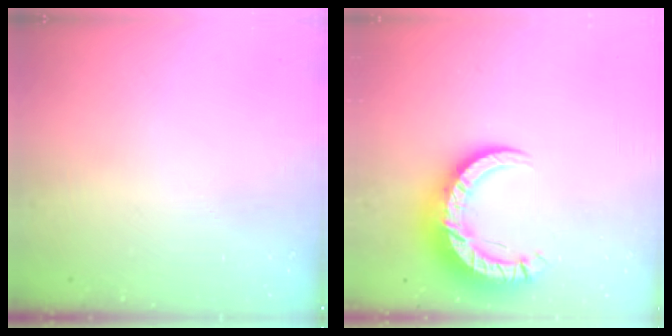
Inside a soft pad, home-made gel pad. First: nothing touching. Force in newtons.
{"total": 12.6, "press": 12.5, "slide": 1.3}